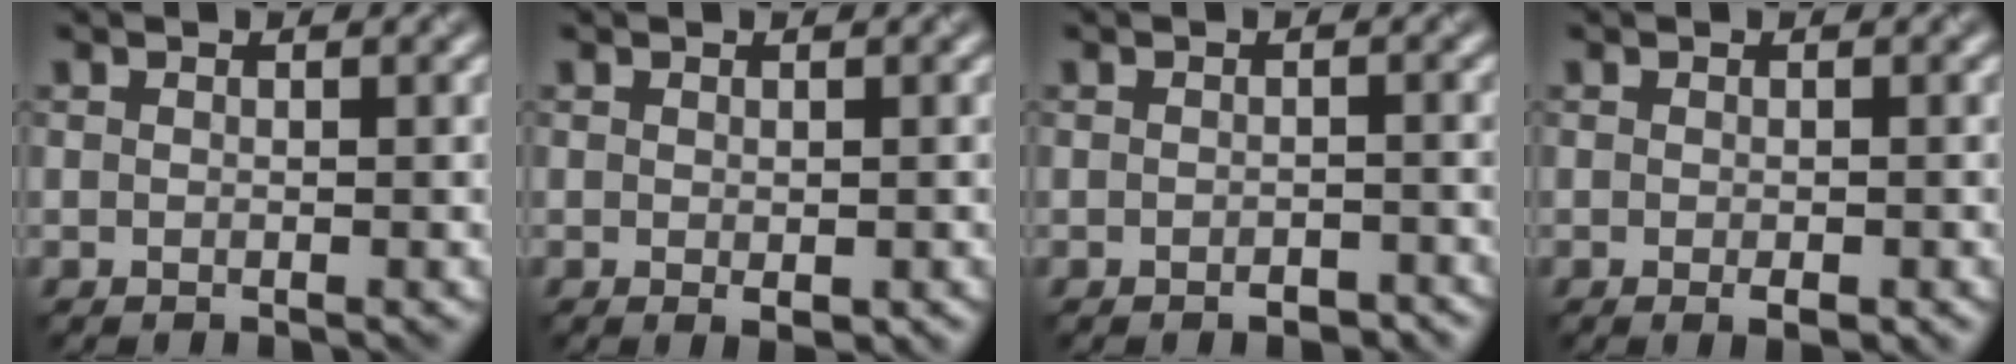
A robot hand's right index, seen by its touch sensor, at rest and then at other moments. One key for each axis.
{"total": 1.2, "fx": -0.3, "fy": 0.6, "fz": 1.0, "tx": -0.014, "ty": -0.006, "tz": -0.001}
{"total": 1.4, "fx": -1.0, "fy": 0.6, "fz": 0.7, "tx": -0.011, "ty": -0.001, "tz": -0.014}
{"total": 1.4, "fx": -0.6, "fy": 0.5, "fz": 1.2, "tx": -0.017, "ty": -0.005, "tz": -0.006}